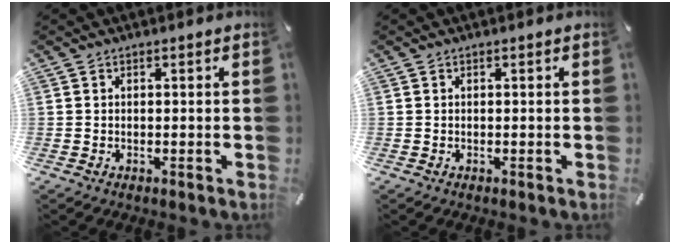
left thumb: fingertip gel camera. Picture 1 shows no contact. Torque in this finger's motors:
{"motor_torque": [0.00, 0.00, -0.02, 0.01, 0.00]}